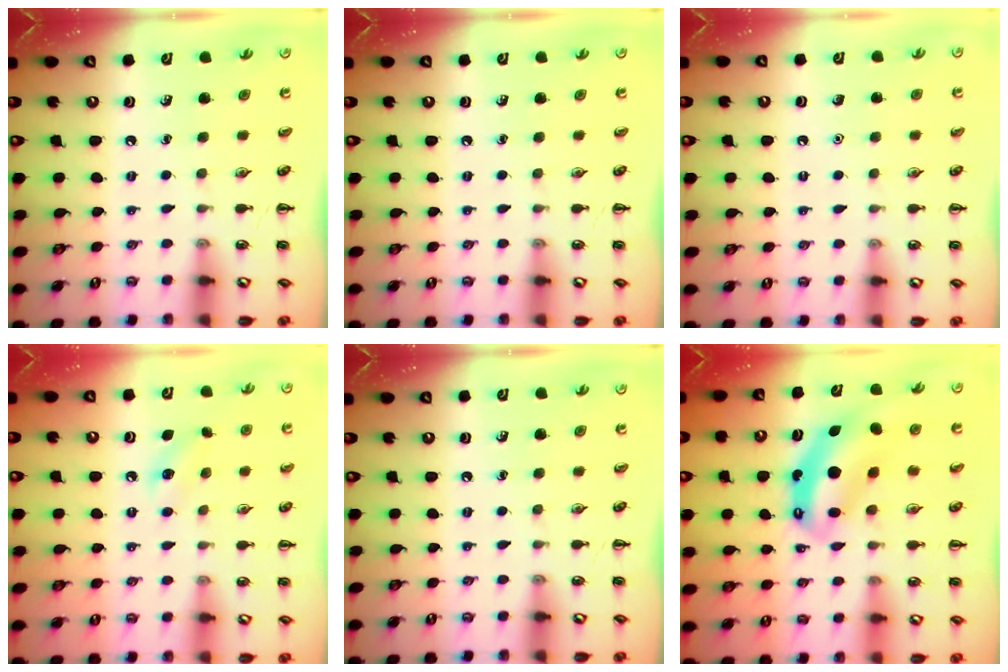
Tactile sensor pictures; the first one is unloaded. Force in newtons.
{"total": 0.0}
{"total": 1.5, "press": 1.5, "slide": 0.1}
{"total": 7.4, "press": 7.1, "slide": 1.7}
{"total": 0.0}
{"total": 8.3, "press": 8.0, "slide": 2.1}